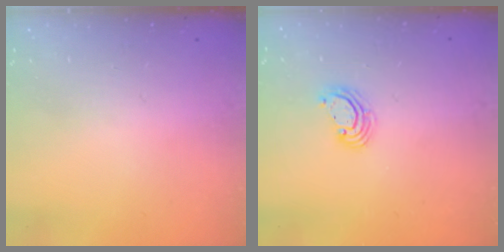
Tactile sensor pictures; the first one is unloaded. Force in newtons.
{"total": 3.6, "press": 3.6, "slide": 0.2}